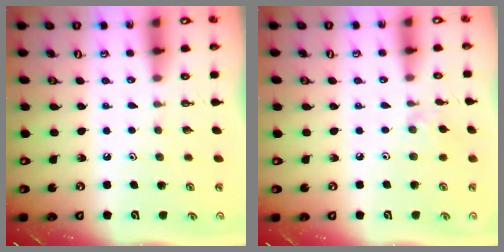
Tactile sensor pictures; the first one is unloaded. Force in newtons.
{"total": 2.9, "press": 2.8, "slide": 0.5}